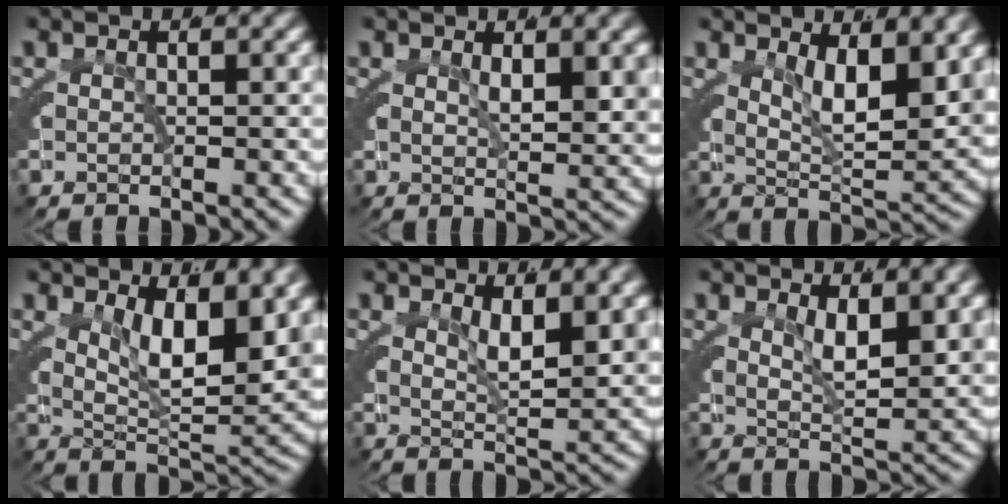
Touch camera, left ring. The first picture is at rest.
{"total": 3.0, "force": [1.6, -0.2, 2.6], "torque": [-0.030, -0.016, 0.034]}
{"total": 6.5, "force": [2.8, 1.6, 5.6], "torque": [-0.073, -0.012, 0.050]}
{"total": 8.3, "force": [3.2, 2.5, 7.3], "torque": [-0.084, -0.004, 0.054]}
{"total": 4.1, "force": [2.5, 0.1, 3.3], "torque": [-0.040, -0.018, 0.049]}
{"total": 4.0, "force": [2.2, 0.2, 3.3], "torque": [-0.042, -0.018, 0.045]}